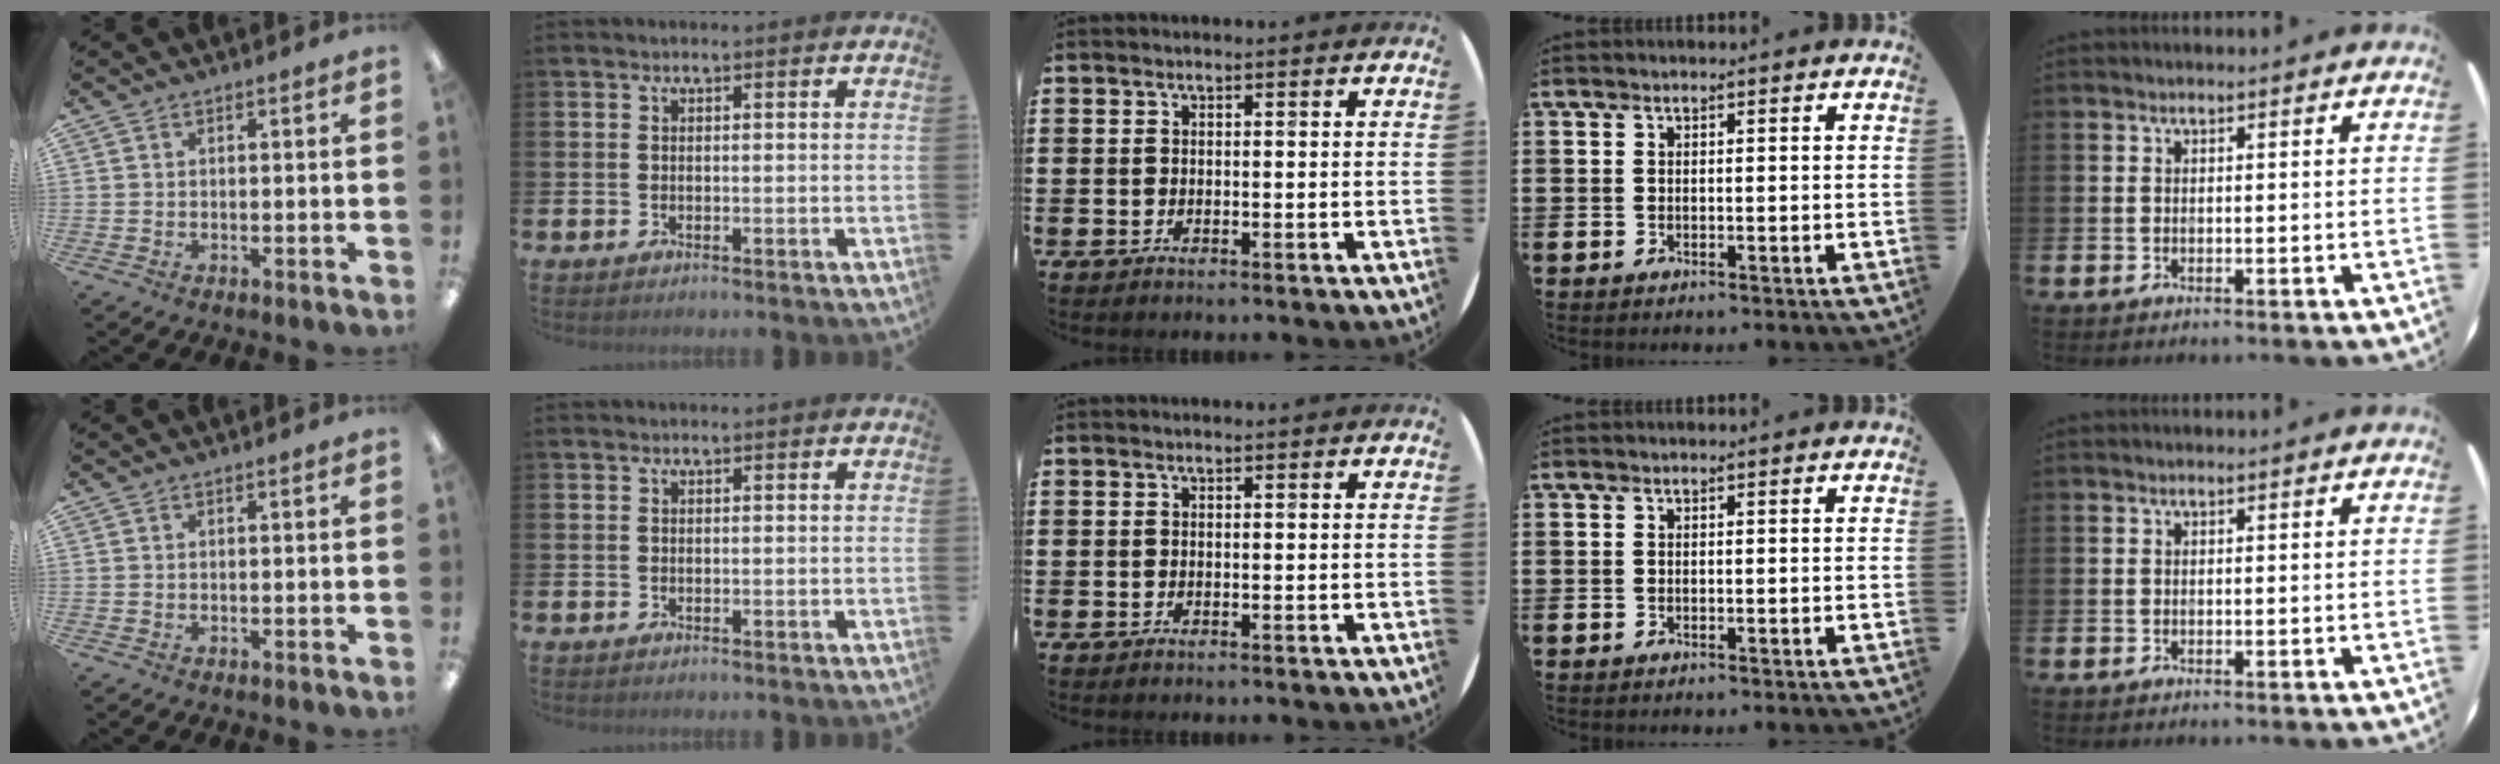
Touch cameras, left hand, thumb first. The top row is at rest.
{}